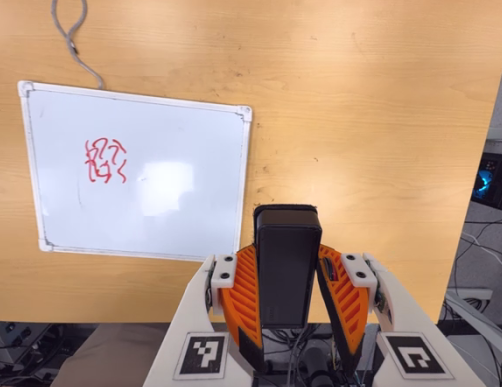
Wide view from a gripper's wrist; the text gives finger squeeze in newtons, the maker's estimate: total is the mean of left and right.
{"total": 4.9, "left": 4.3, "right": 5.5}